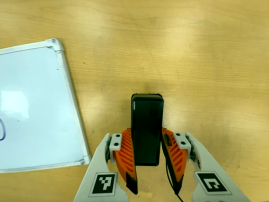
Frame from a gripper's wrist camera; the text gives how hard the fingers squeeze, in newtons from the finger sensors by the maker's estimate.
{"total": 4.4, "left": 2.8, "right": 6.0}